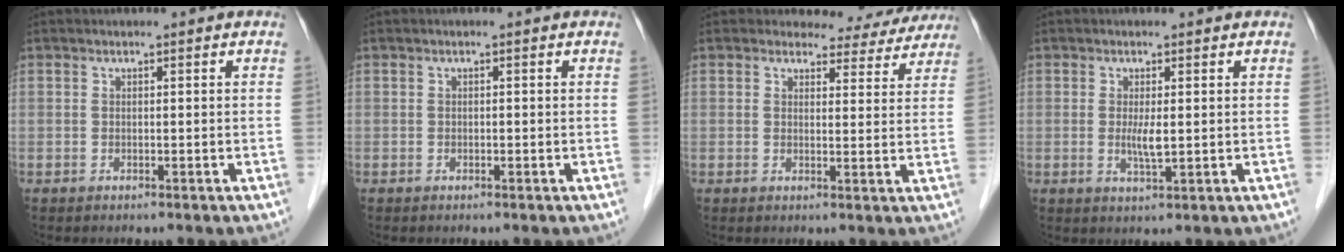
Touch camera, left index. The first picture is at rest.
{"total": 0.0}
{"total": 7.9, "force": [7.3, 3.0, 0.4], "torque": [0.015, -0.005, 0.067]}
{"total": 2.8, "force": [0.1, 0.4, 2.8], "torque": [-0.058, -0.006, 0.005]}